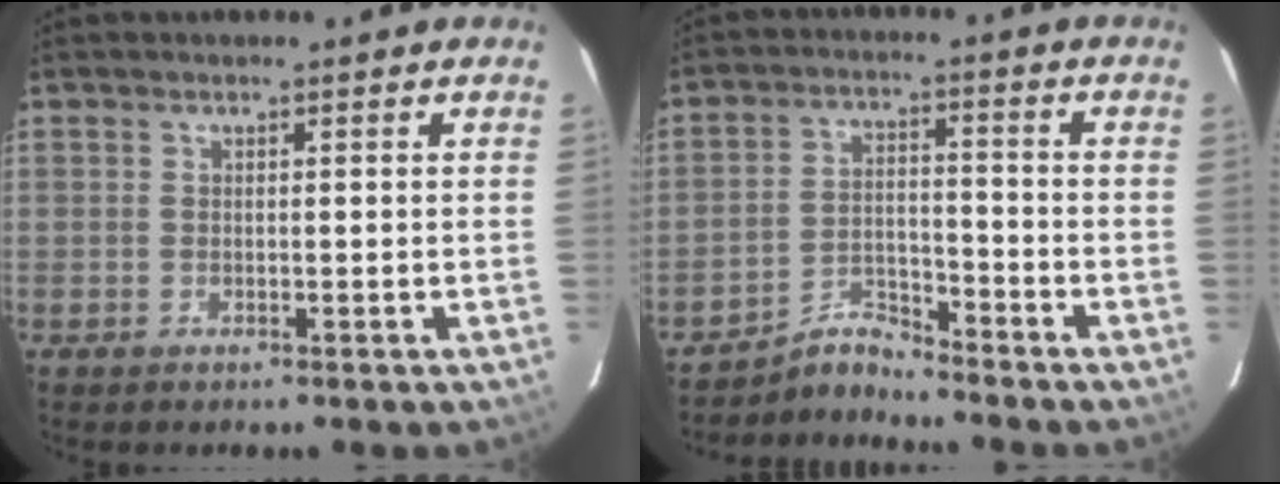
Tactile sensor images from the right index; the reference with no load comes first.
{"total": 4.9, "force": [-4.9, 0.2, -0.7], "torque": [0.006, 0.026, -0.093]}